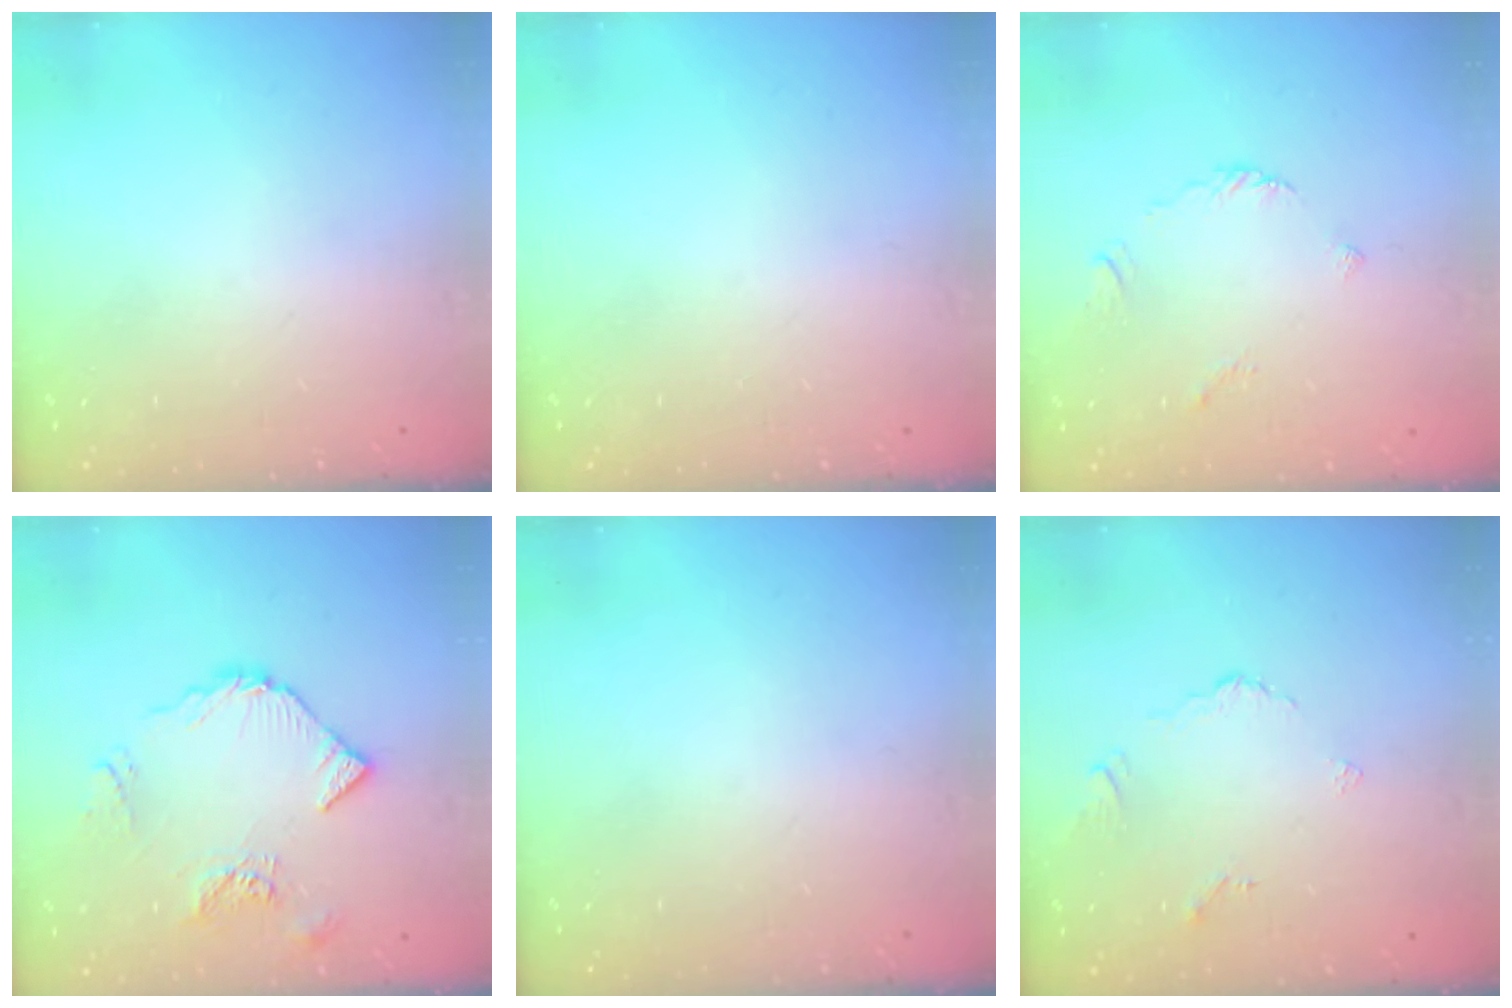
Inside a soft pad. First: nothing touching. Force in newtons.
{"total": 0.0}
{"total": 2.2, "press": 2.2, "slide": 0.6}
{"total": 9.0, "press": 9.0, "slide": 1.0}
{"total": 0.0}
{"total": 2.7, "press": 2.6, "slide": 0.6}